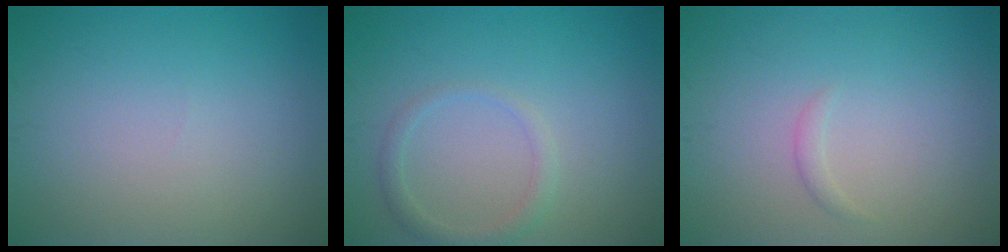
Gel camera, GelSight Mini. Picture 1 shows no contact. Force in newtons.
{"total": 1.7, "press": 1.7, "slide": 0.1}
{"total": 0.7, "press": 0.7, "slide": 0.0}